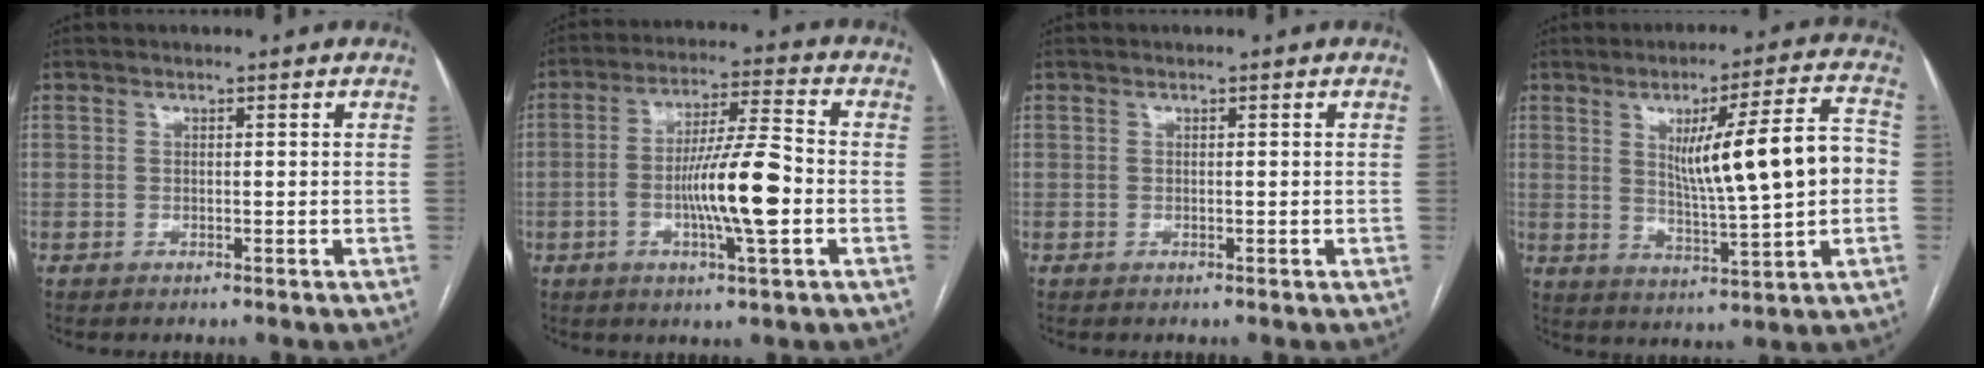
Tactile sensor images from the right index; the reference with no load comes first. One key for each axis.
{"total": 11.3, "fx": -2.5, "fy": 1.0, "fz": 11.0, "tx": -0.195, "ty": 0.004, "tz": -0.046}
{"total": 0.0}
{"total": 14.2, "fx": 1.2, "fy": 1.0, "fz": 14.1, "tx": -0.213, "ty": 0.015, "tz": 0.026}